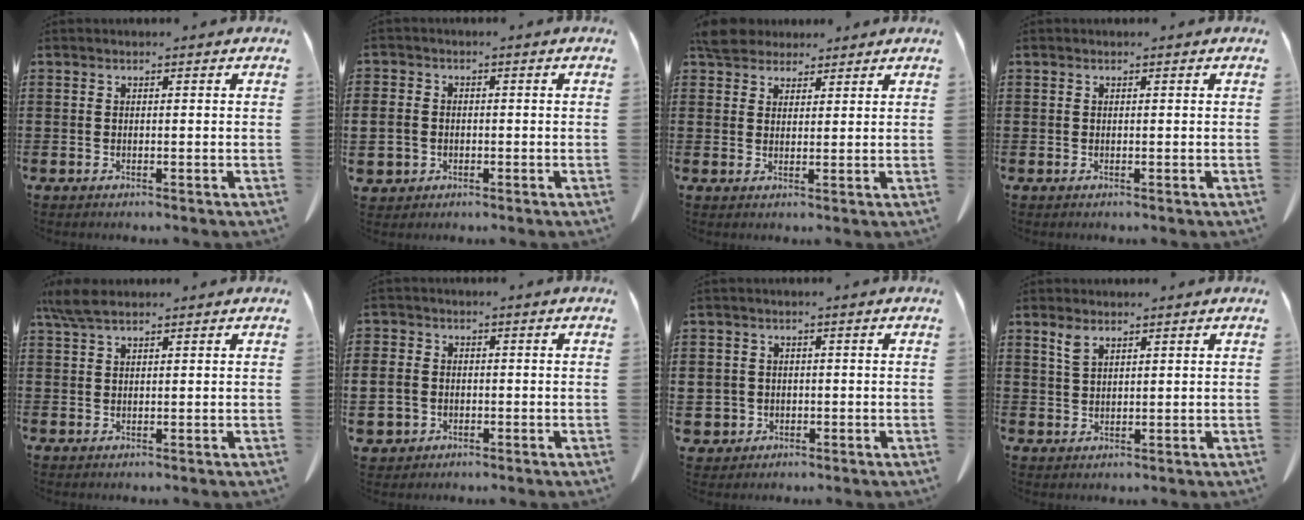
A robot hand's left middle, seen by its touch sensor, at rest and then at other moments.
{"total": 3.3, "force": [-0.6, 3.1, 1.1], "torque": [-0.046, 0.003, -0.017]}
{"total": 4.6, "force": [4.1, 1.8, 1.1], "torque": [-0.028, -0.001, 0.079]}
{"total": 0.0}
{"total": 3.8, "force": [2.6, 1.2, 2.5], "torque": [-0.062, 0.001, 0.048]}
{"total": 4.4, "force": [-0.8, 4.1, 1.5], "torque": [-0.062, 0.003, -0.020]}
{"total": 3.0, "force": [-0.3, 3.0, 0.2], "torque": [-0.027, 0.004, -0.010]}
{"total": 3.1, "force": [2.2, 1.4, 1.7], "torque": [-0.040, 0.001, 0.042]}